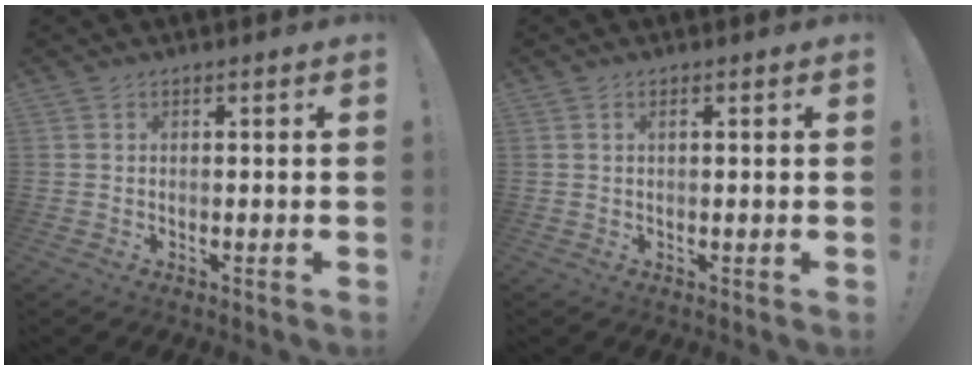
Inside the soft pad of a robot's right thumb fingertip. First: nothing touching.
{"total": 0.8, "force": [0.3, 0.2, 0.8], "torque": [-0.013, 0.001, 0.004]}